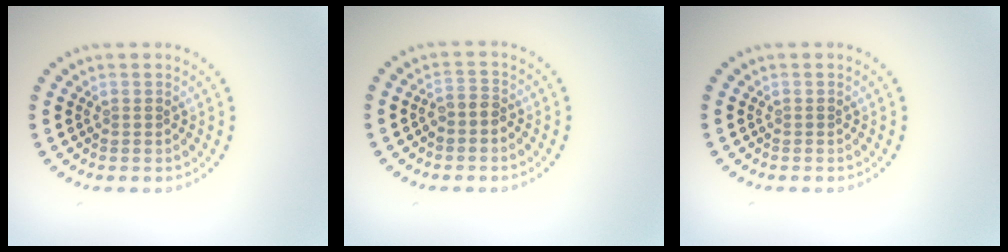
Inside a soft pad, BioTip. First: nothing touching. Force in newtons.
{"total": 1.5, "press": 1.2, "slide": 0.9}
{"total": 0.0}